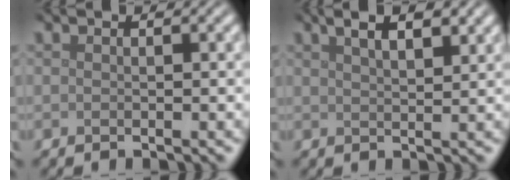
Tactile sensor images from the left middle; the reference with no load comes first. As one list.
[{"total": 4.9, "force": [3.0, 1.8, 3.3], "torque": [-0.035, 0.017, 0.029]}]